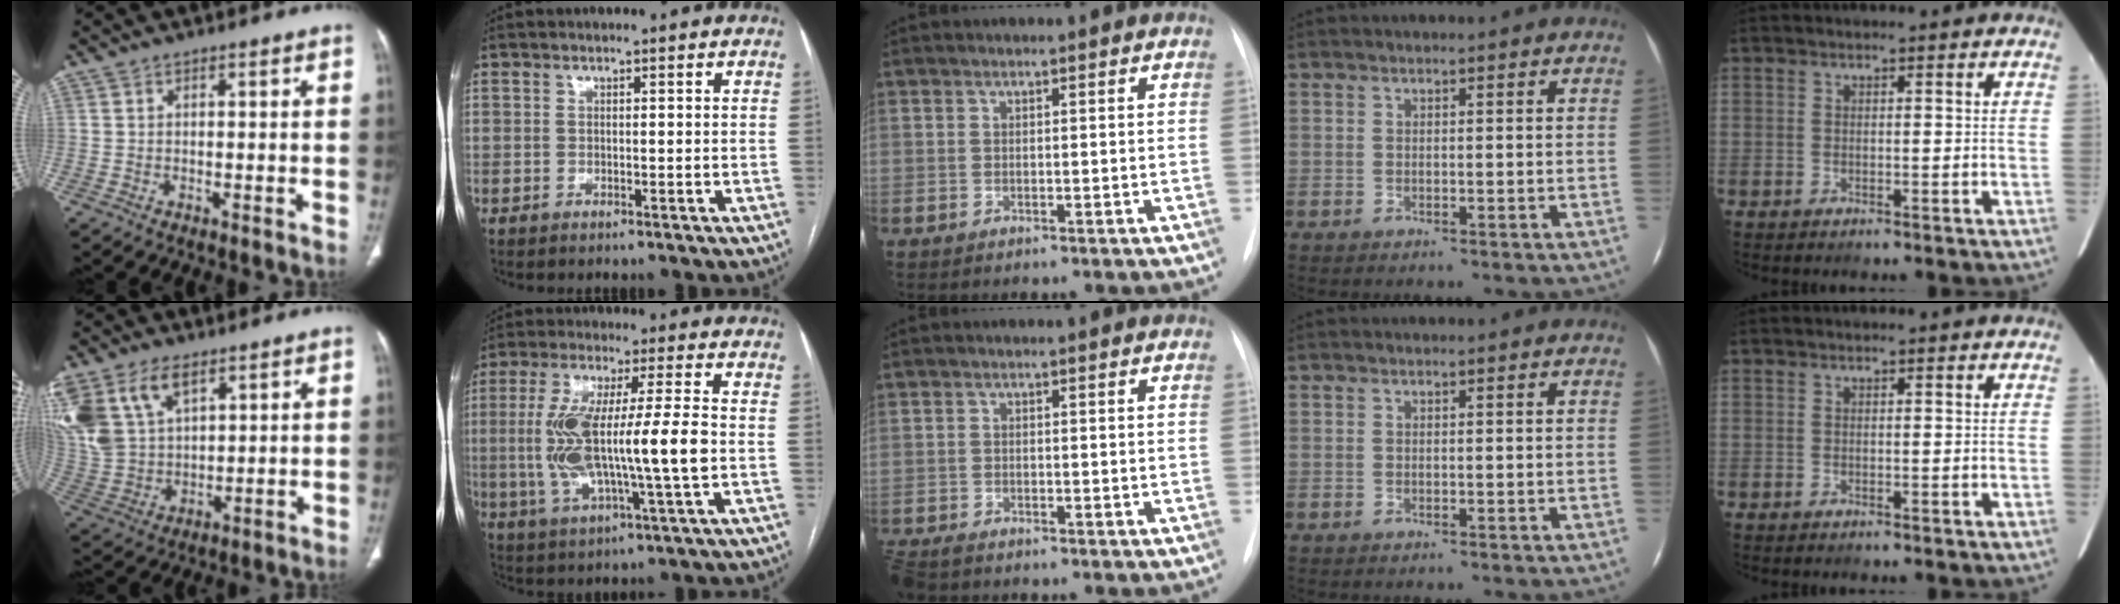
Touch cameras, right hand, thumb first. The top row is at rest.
{"thumb": {"total": 18.9, "force": [9.2, 11.5, 11.8], "torque": [-0.274, -0.004, 0.188]}, "index": {"total": 15.6, "force": [-1.0, 1.9, 15.4], "torque": [-0.309, 0.008, -0.016]}, "middle": {"total": 3.7, "force": [-3.3, 1.2, 1.3], "torque": [-0.025, -0.010, -0.058]}}